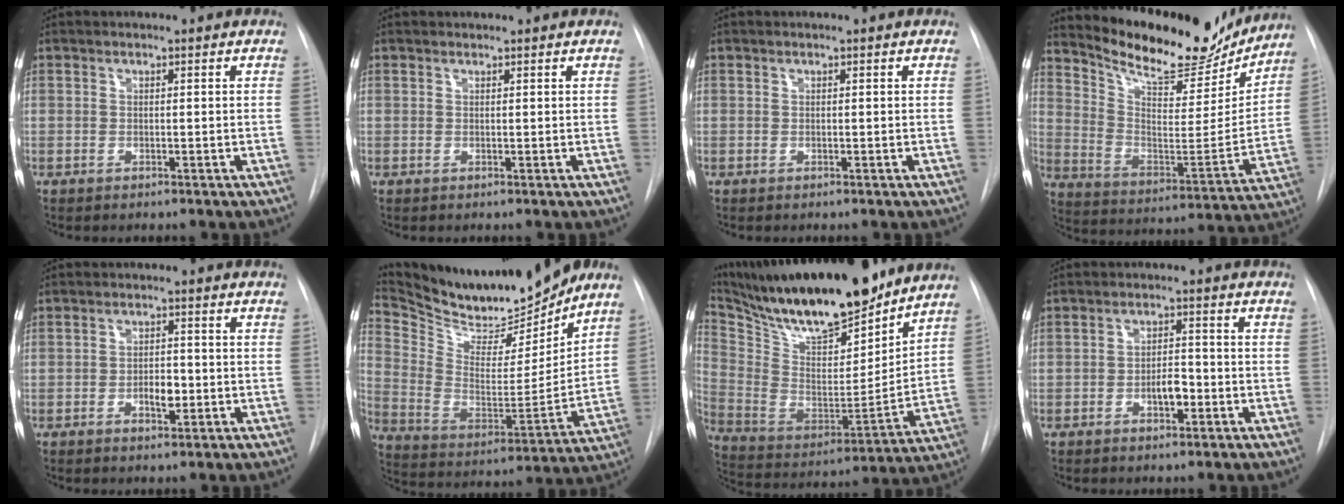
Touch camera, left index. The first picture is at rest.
{"total": 0.0}
{"total": 0.0}
{"total": 20.3, "force": [18.1, 5.5, 7.3], "torque": [-0.123, -0.031, 0.271]}
{"total": 3.5, "force": [-1.6, 1.5, 2.7], "torque": [-0.041, -0.002, -0.023]}
{"total": 18.5, "force": [16.9, 4.4, 6.1], "torque": [-0.117, -0.032, 0.280]}
{"total": 26.0, "force": [21.6, 5.3, 13.4], "torque": [-0.255, -0.019, 0.354]}
{"total": 3.7, "force": [-2.0, 1.4, 2.8], "torque": [-0.041, -0.001, -0.031]}